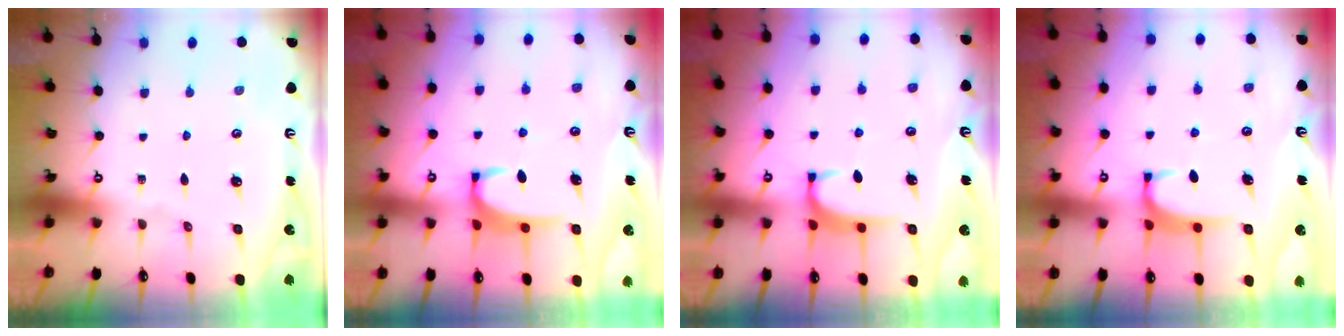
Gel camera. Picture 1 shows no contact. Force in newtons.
{"total": 3.7, "press": 3.7, "slide": 0.2}
{"total": 1.7, "press": 1.6, "slide": 0.5}
{"total": 1.7, "press": 1.7, "slide": 0.5}